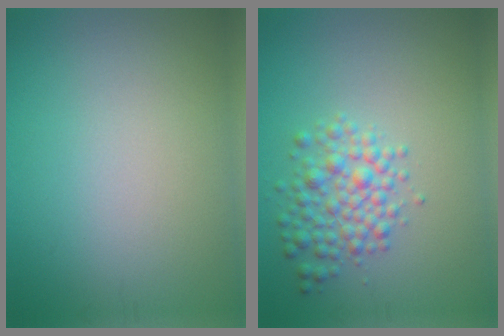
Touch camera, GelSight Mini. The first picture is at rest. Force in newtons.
{"total": 3.7, "press": 3.6, "slide": 0.1}